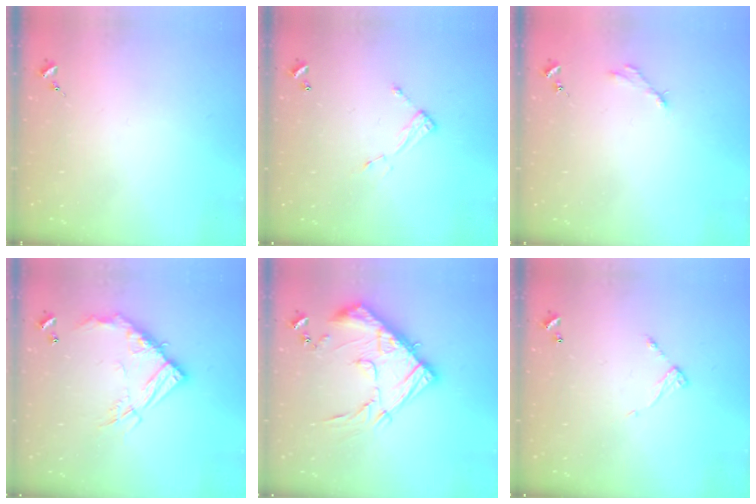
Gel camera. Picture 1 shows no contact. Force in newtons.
{"total": 6.6, "press": 6.6, "slide": 0.2}
{"total": 2.8, "press": 2.8, "slide": 0.4}
{"total": 16.2, "press": 16.2, "slide": 1.4}
{"total": 19.3, "press": 19.2, "slide": 2.0}
{"total": 6.4, "press": 6.4, "slide": 0.4}